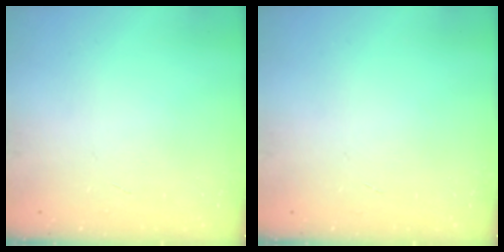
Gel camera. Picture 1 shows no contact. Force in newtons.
{"total": 0.0}